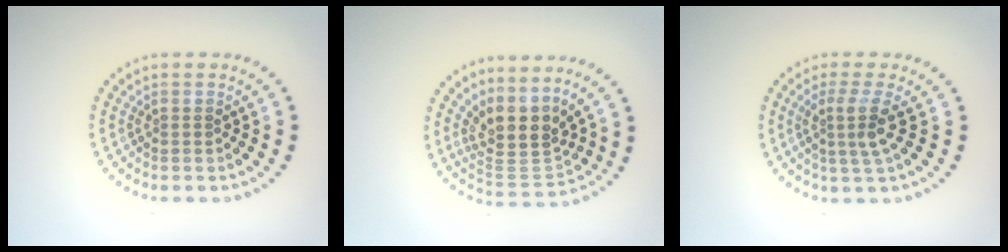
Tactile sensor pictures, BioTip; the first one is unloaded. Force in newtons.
{"total": 4.2, "press": 3.4, "slide": 2.5}
{"total": 2.7, "press": 2.0, "slide": 1.8}